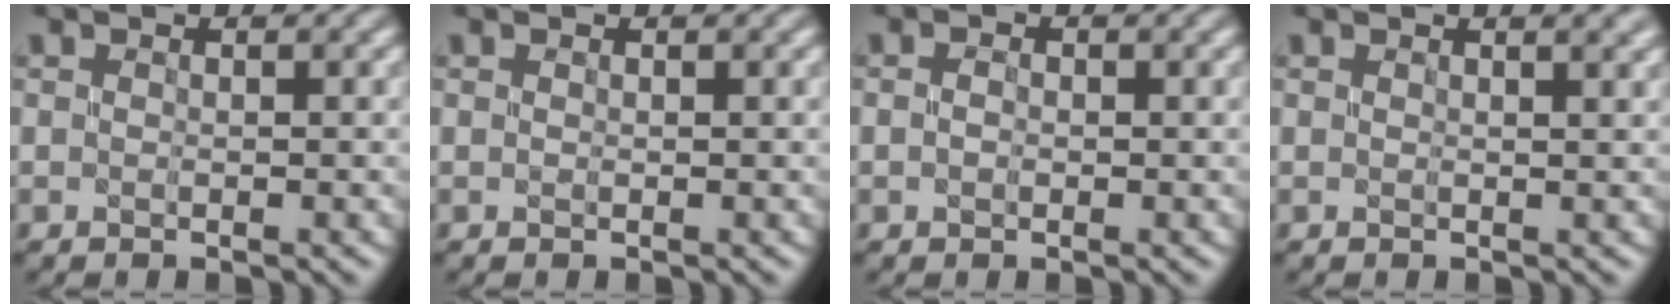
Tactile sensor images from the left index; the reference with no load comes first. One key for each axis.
{"total": 0.0}
{"total": 0.9, "fx": -0.2, "fy": 0.7, "fz": 0.5, "tx": -0.014, "ty": 0.001, "tz": -0.004}
{"total": 2.1, "fx": 1.4, "fy": 0.7, "fz": 1.3, "tx": -0.007, "ty": 0.000, "tz": 0.011}